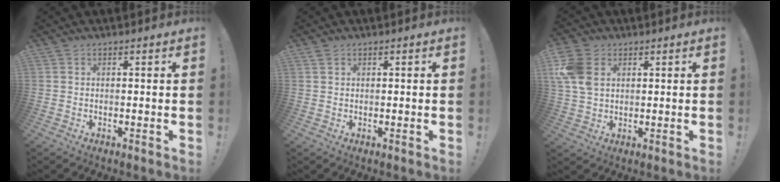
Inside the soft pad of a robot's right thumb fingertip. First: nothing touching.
{"total": 0.9, "force": [0.6, 0.6, 0.3], "torque": [-0.001, -0.001, 0.010]}
{"total": 10.4, "force": [3.1, 7.5, 6.4], "torque": [-0.134, 0.004, 0.065]}